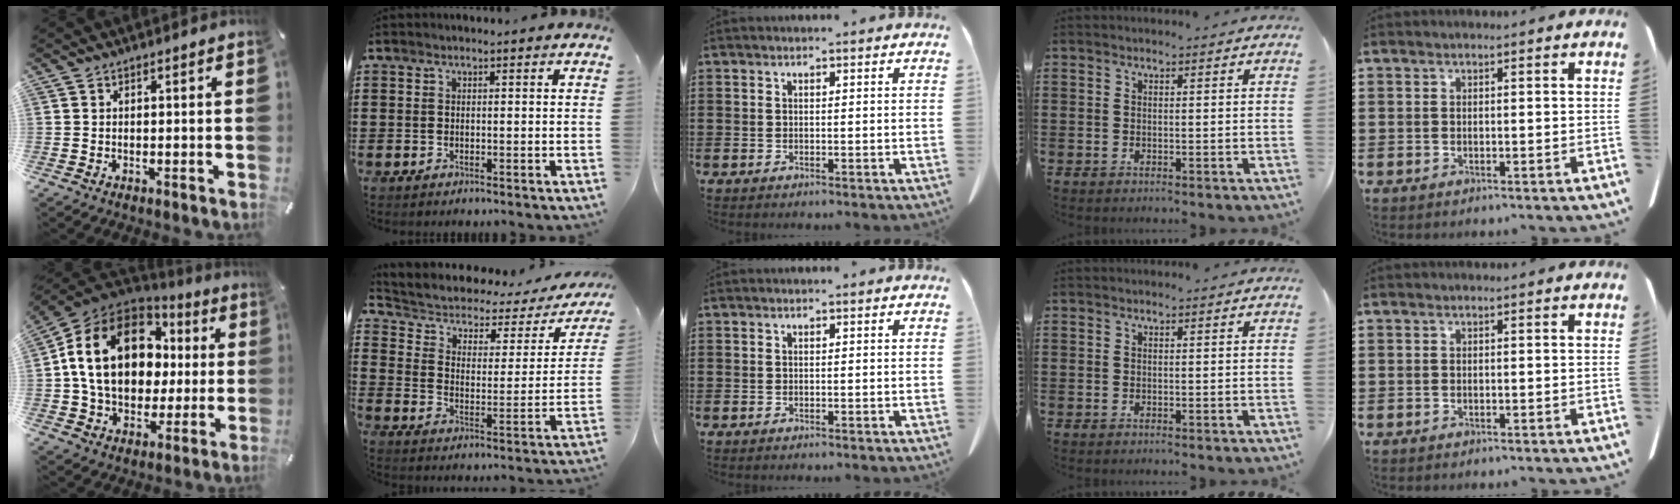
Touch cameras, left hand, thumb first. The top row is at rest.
{"thumb": {"total": 19.8, "force": [3.3, 15.1, 12.4], "torque": [-0.249, 0.010, 0.064]}, "index": {"total": 3.0, "force": [1.6, 1.9, 1.7], "torque": [-0.050, -0.017, 0.016]}}